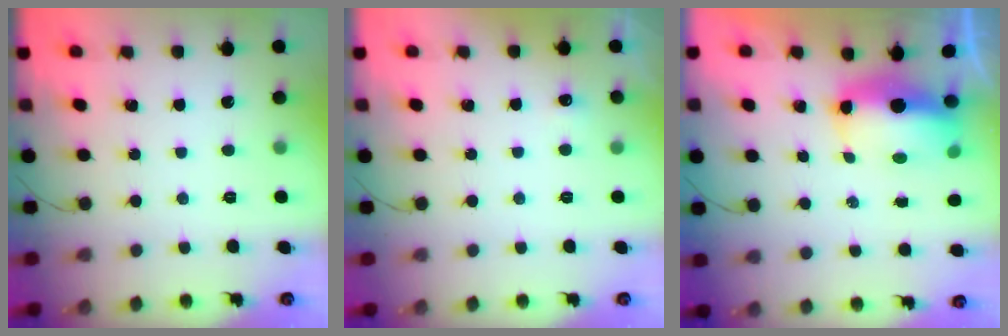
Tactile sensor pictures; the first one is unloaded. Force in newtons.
{"total": 8.6, "press": 2.0, "slide": 8.4}
{"total": 10.1, "press": 9.8, "slide": 2.2}